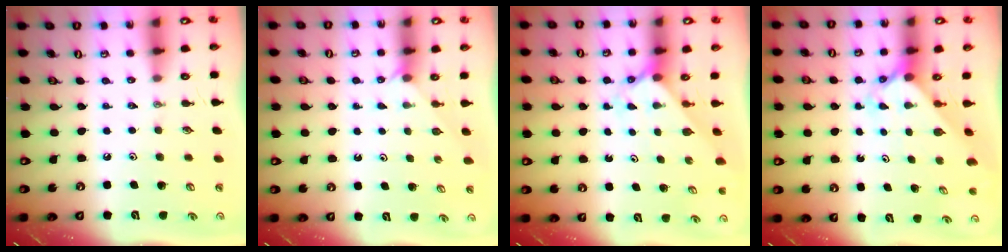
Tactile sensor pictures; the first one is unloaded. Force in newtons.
{"total": 1.5, "press": 1.5, "slide": 0.3}
{"total": 2.0, "press": 2.0, "slide": 0.2}
{"total": 2.4, "press": 2.4, "slide": 0.2}